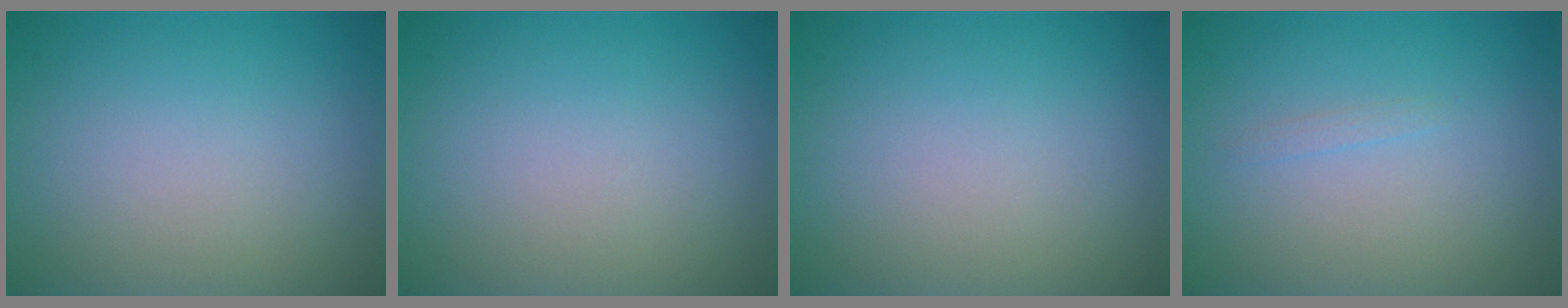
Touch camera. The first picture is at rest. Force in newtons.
{"total": 0.0}
{"total": 0.0}
{"total": 0.5, "press": 0.5, "slide": 0.1}